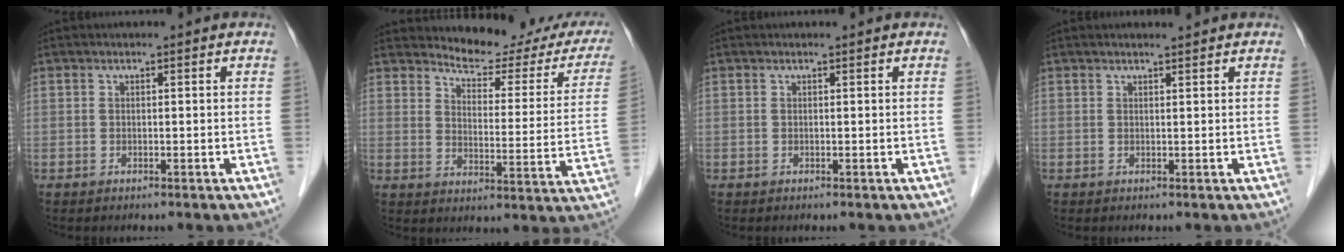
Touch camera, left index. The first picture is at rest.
{"total": 16.4, "force": [15.4, 3.5, 4.5], "torque": [-0.040, -0.058, 0.169]}
{"total": 0.0}
{"total": 1.7, "force": [1.6, 0.0, 0.6], "torque": [-0.008, 0.008, 0.026]}